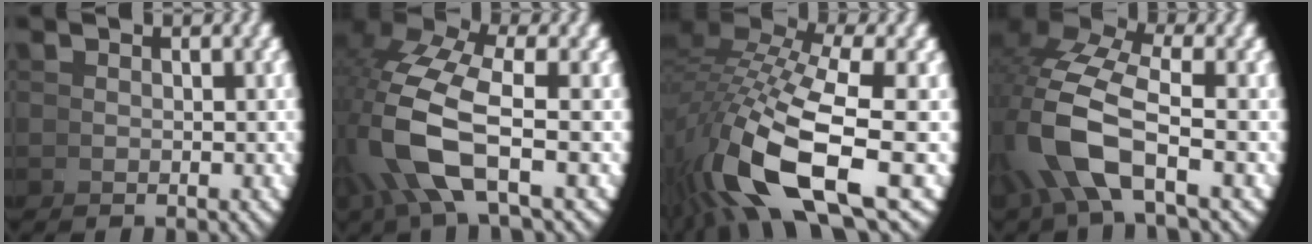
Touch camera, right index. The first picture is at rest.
{"total": 7.0, "force": [0.2, 3.7, 6.0], "torque": [-0.164, -0.023, 0.015]}
{"total": 9.9, "force": [-1.0, 5.3, 8.3], "torque": [-0.189, -0.043, 0.012]}
{"total": 6.3, "force": [1.0, 2.9, 5.5], "torque": [-0.137, -0.006, 0.025]}